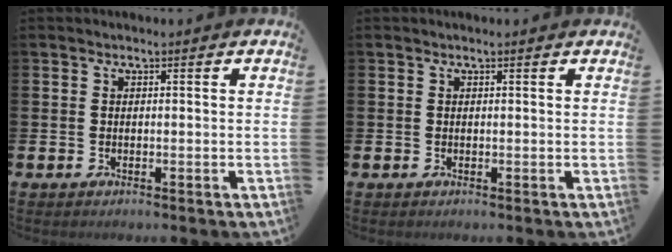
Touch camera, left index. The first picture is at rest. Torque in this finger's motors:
{"motor_torque": [0.70, -1.17, 0.13, 0.00]}